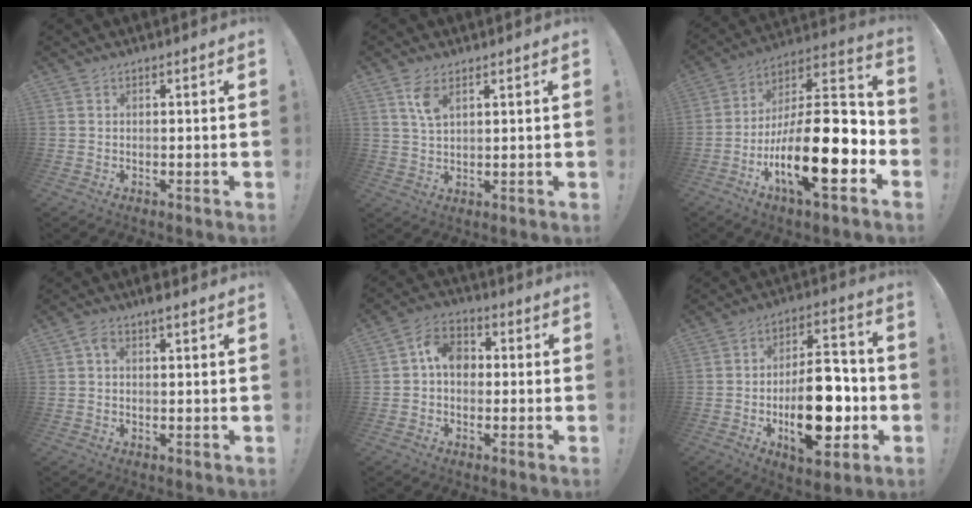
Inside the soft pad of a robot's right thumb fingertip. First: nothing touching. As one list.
[{"total": 5.3, "force": [2.8, 2.3, 3.8], "torque": [-0.070, -0.008, 0.049]}, {"total": 24.6, "force": [-7.3, 7.6, 22.2], "torque": [-0.408, 0.027, -0.118]}, {"total": 3.6, "force": [1.3, 1.5, 3.0], "torque": [-0.053, 0.002, 0.021]}, {"total": 8.2, "force": [0.9, 6.2, 5.3], "torque": [-0.093, 0.019, 0.022]}, {"total": 20.9, "force": [-5.1, 10.4, 17.4], "torque": [-0.272, 0.026, -0.072]}]